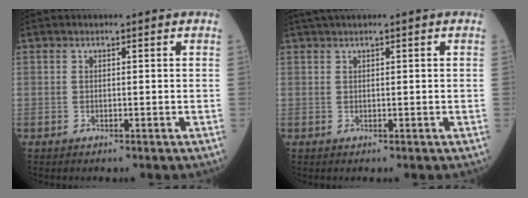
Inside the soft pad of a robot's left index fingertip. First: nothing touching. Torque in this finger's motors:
{"motor_torque": [0.07, -0.14, 0.00, 0.05]}